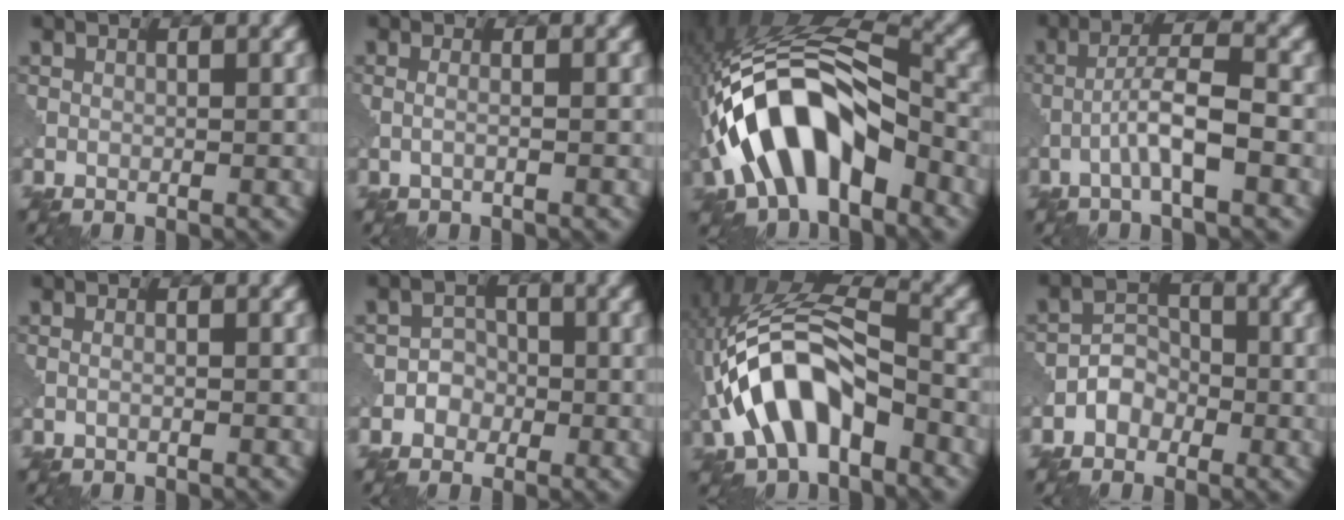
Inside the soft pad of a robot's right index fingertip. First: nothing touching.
{"total": 1.3, "force": [0.0, 0.5, 1.2], "torque": [-0.017, -0.010, -0.016]}
{"total": 12.1, "force": [-4.6, 6.0, 9.5], "torque": [-0.176, 0.019, -0.087]}
{"total": 4.5, "force": [-1.7, 0.6, 4.1], "torque": [-0.073, 0.018, -0.039]}
{"total": 0.6, "force": [-0.1, 0.2, 0.5], "torque": [-0.014, -0.005, -0.010]}
{"total": 1.8, "force": [-0.6, 1.6, 0.5], "torque": [0.011, 0.006, -0.017]}
{"total": 8.9, "force": [-3.2, 4.6, 6.9], "torque": [-0.138, 0.019, -0.063]}
{"total": 2.4, "force": [-1.3, 1.9, 0.9], "torque": [-0.010, 0.010, -0.028]}